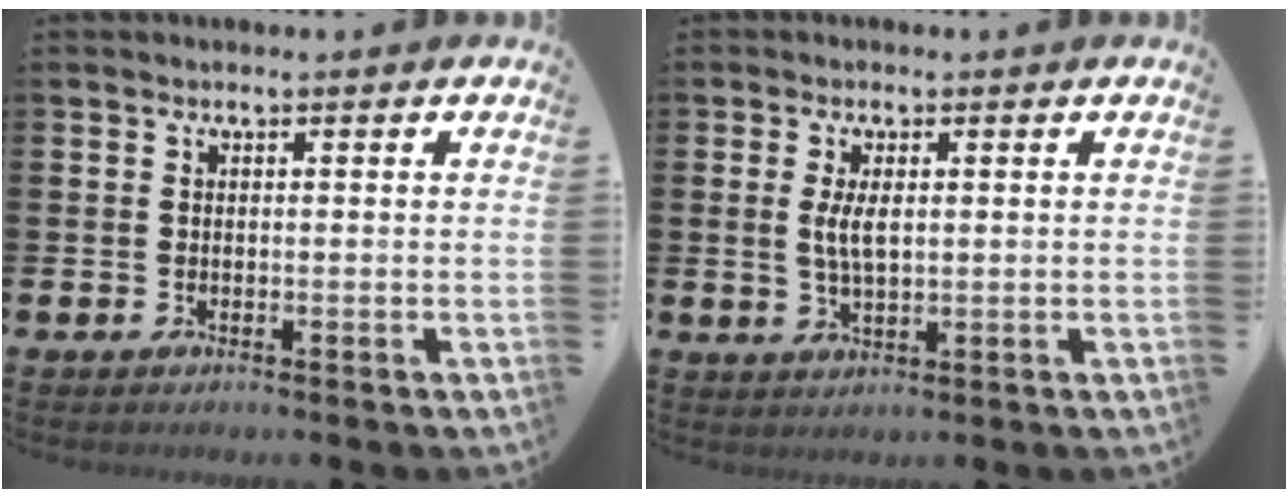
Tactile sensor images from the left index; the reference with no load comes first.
{"total": 3.5, "force": [0.8, 1.3, 3.1], "torque": [-0.050, 0.001, 0.009]}